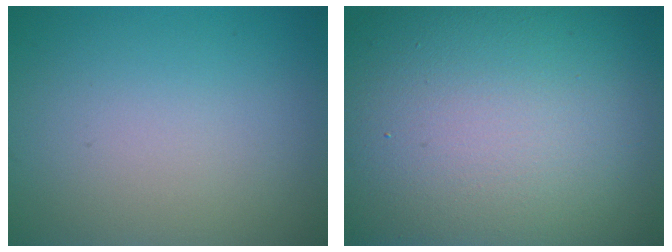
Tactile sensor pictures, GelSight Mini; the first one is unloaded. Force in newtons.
{"total": 21.9, "press": 21.9, "slide": 1.2}